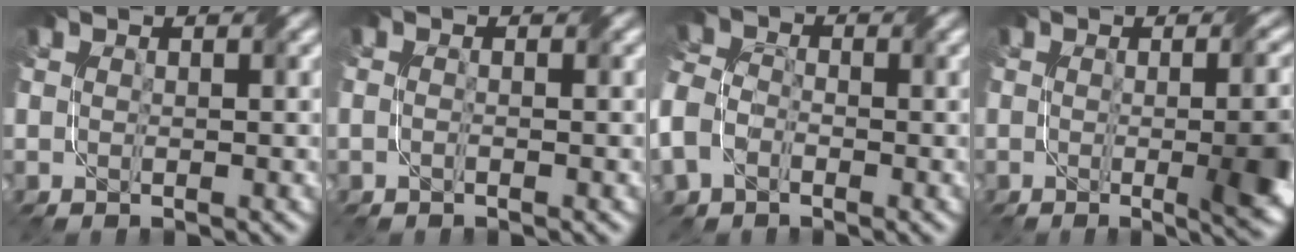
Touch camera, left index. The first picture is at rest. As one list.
[{"total": 0.7, "force": [-0.1, 0.5, 0.5], "torque": [-0.002, -0.003, -0.014]}, {"total": 5.3, "force": [-2.1, 3.9, 2.9], "torque": [-0.077, -0.005, -0.046]}, {"total": 9.3, "force": [-0.8, 3.2, 8.7], "torque": [-0.080, -0.002, -0.010]}]